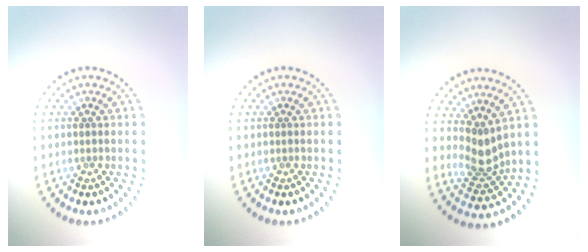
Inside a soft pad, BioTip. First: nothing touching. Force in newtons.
{"total": 0.0}
{"total": 2.8, "press": 2.1, "slide": 1.9}